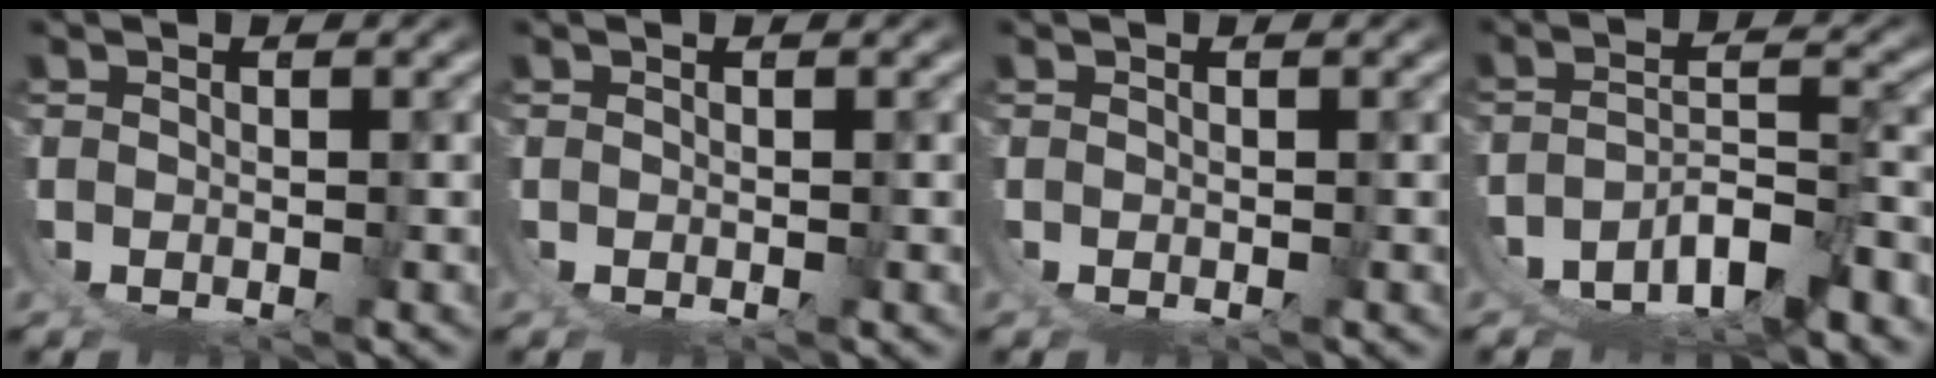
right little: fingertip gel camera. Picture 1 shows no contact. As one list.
[{"total": 0.0}, {"total": 0.0}, {"total": 8.2, "force": [-4.8, 5.1, 4.4], "torque": [-0.084, -0.015, -0.071]}]